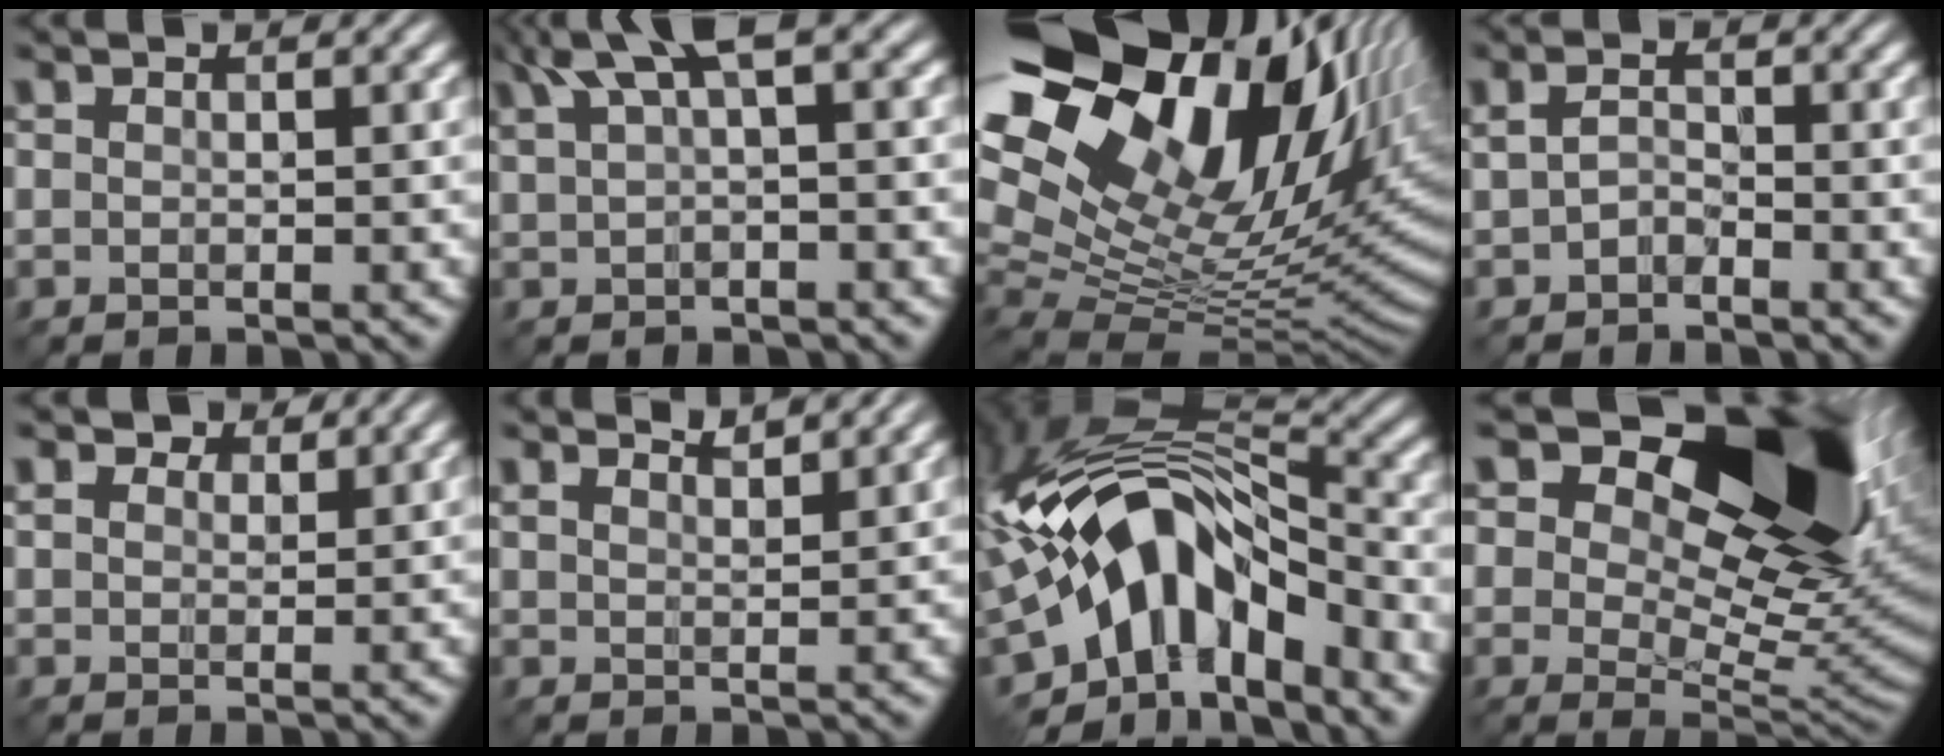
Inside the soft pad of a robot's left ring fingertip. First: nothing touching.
{"total": 5.2, "force": [2.8, 1.2, 4.1], "torque": [-0.071, 0.017, 0.051]}
{"total": 21.5, "force": [8.5, 12.4, 15.3], "torque": [-0.283, 0.048, 0.178]}
{"total": 1.3, "force": [-0.6, 0.7, 0.9], "torque": [-0.023, 0.001, -0.016]}
{"total": 2.5, "force": [2.0, 1.3, 0.8], "torque": [-0.022, 0.004, 0.030]}
{"total": 2.9, "force": [2.7, 0.4, 1.0], "torque": [-0.007, 0.006, 0.035]}
{"total": 12.8, "force": [-4.9, 6.7, 9.7], "torque": [-0.156, 0.017, -0.094]}
{"total": 17.8, "force": [8.2, 9.3, 12.8], "torque": [-0.168, 0.030, 0.122]}